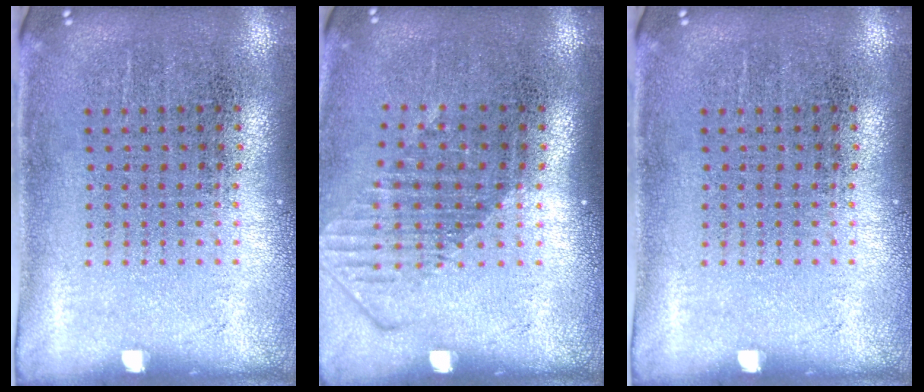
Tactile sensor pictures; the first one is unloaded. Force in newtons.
{"total": 1.5, "press": 1.2, "slide": 1.0}
{"total": 0.0}